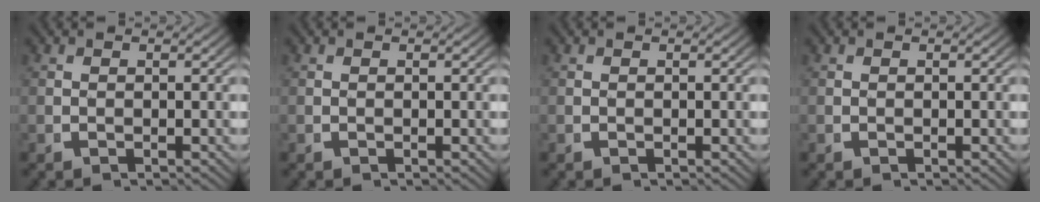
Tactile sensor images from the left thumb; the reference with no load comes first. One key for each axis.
{"total": 0.0}
{"total": 0.0}
{"total": 0.0}